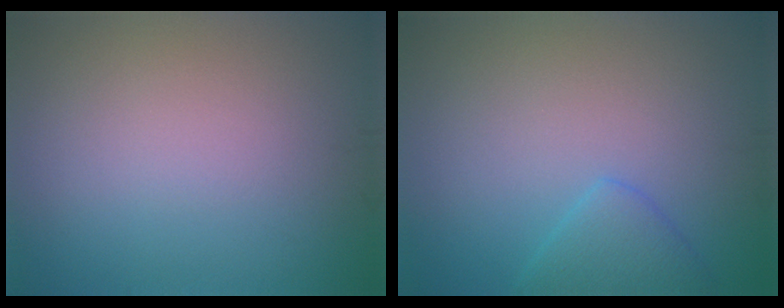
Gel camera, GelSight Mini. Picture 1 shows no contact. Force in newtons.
{"total": 2.3, "press": 2.3, "slide": 0.3}